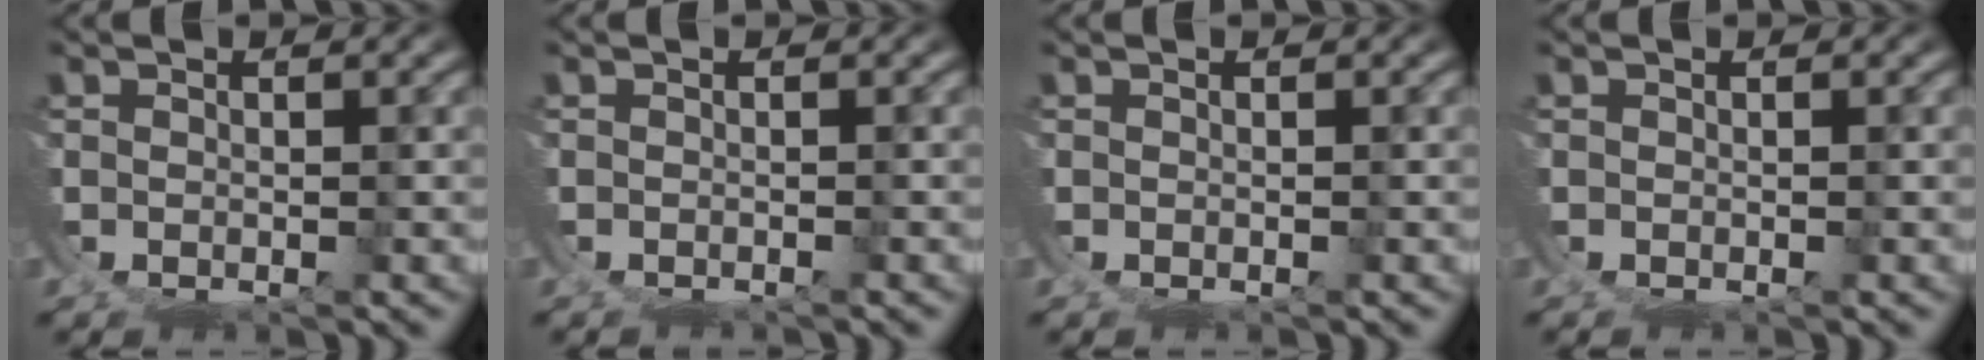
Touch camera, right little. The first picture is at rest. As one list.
[{"total": 0.7, "force": [-0.6, 0.1, -0.3], "torque": [0.007, -0.001, -0.013]}, {"total": 0.0}, {"total": 0.0}]